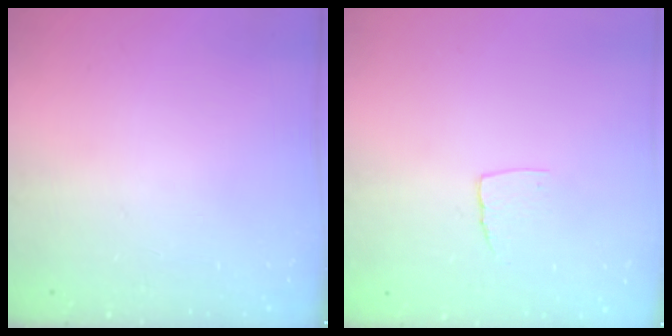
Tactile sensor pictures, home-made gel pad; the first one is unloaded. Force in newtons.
{"total": 5.1, "press": 5.1, "slide": 0.4}